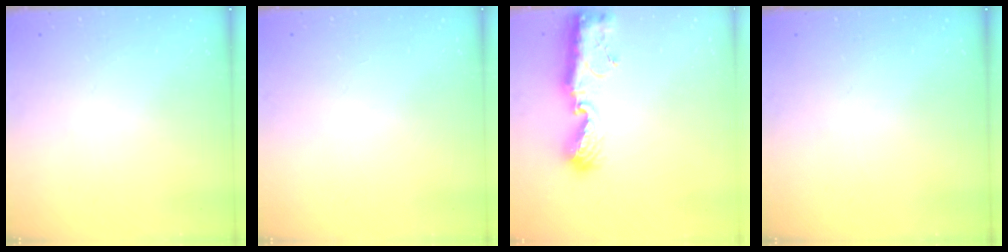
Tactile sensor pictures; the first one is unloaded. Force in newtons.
{"total": 1.1, "press": 0.8, "slide": 0.7}
{"total": 9.7, "press": 9.6, "slide": 0.9}
{"total": 0.0}